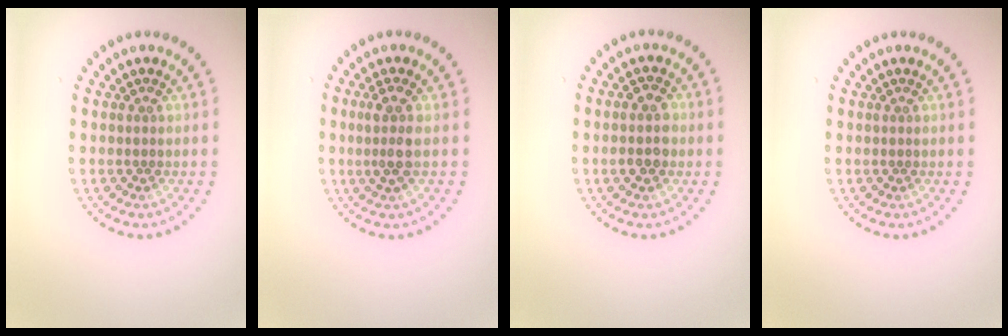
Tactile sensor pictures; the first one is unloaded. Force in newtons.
{"total": 2.1, "press": 1.8, "slide": 1.1}
{"total": 2.3, "press": 2.3, "slide": 0.3}
{"total": 0.0}